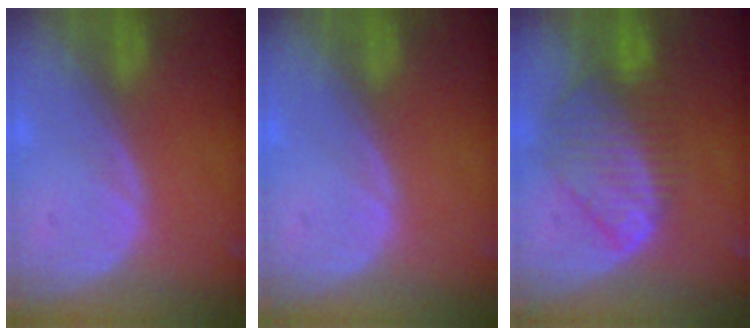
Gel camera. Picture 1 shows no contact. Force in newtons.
{"total": 0.0}
{"total": 8.7, "press": 7.7, "slide": 4.1}